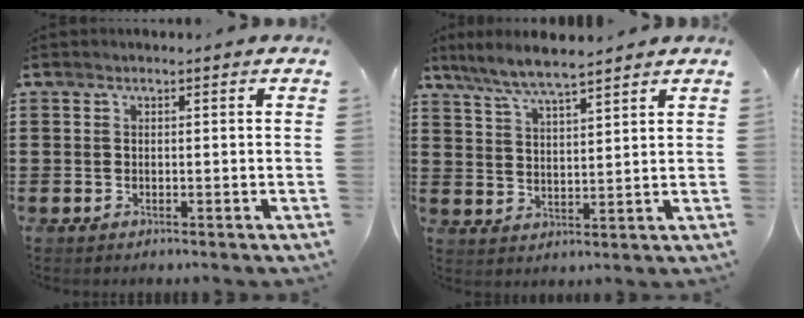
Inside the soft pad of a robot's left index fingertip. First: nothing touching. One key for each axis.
{"total": 5.8, "fx": 5.2, "fy": 0.2, "fz": 2.6, "tx": -0.068, "ty": -0.018, "tz": 0.093}